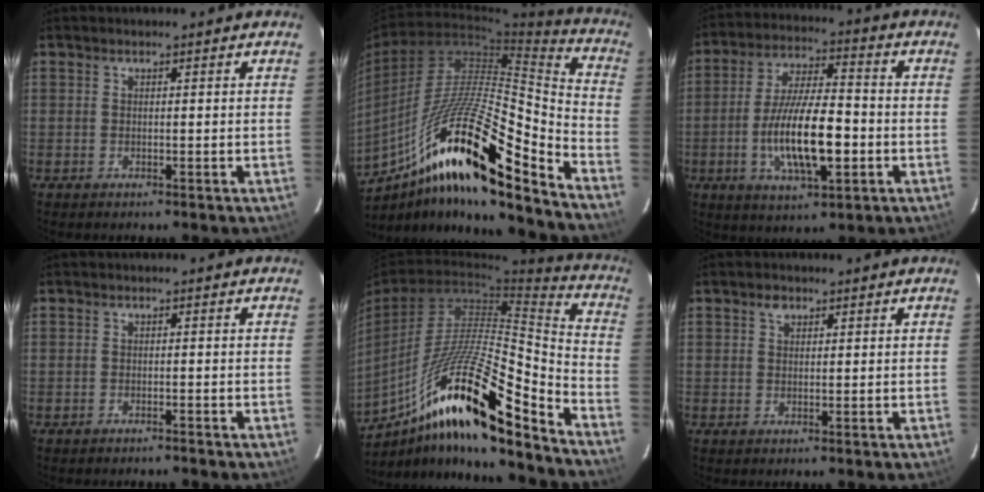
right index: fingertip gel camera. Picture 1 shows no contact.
{"total": 24.3, "force": [-14.3, 3.8, 19.2], "torque": [-0.312, -0.021, -0.259]}
{"total": 14.9, "force": [-3.7, 4.5, 13.7], "torque": [-0.265, -0.007, -0.062]}
{"total": 1.5, "force": [-1.5, 0.1, 0.2], "torque": [-0.013, 0.001, -0.022]}
{"total": 22.9, "force": [-15.0, 2.7, 17.1], "torque": [-0.274, -0.024, -0.263]}
{"total": 1.5, "force": [0.9, 1.1, 0.6], "torque": [-0.010, 0.006, 0.015]}